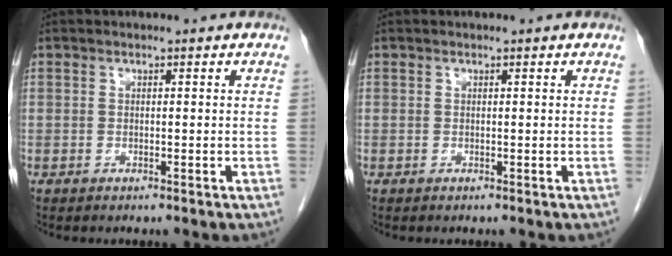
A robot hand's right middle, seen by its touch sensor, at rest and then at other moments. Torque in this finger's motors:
{"motor_torque": [0.18, -0.08, 0.04, 0.00]}